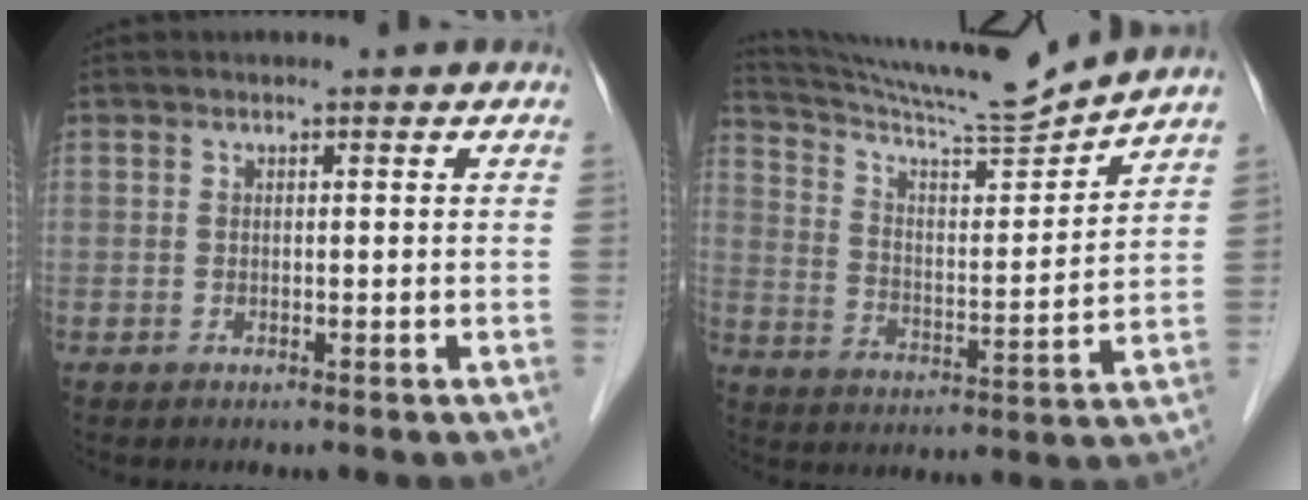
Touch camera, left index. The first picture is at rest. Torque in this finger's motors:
{"motor_torque": [-0.46, -0.90, 0.30, 0.02]}